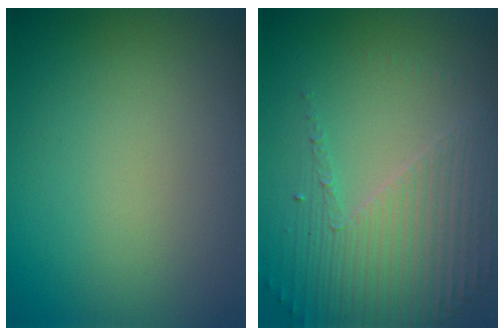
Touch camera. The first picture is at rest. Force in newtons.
{"total": 4.4, "press": 3.1, "slide": 3.2}